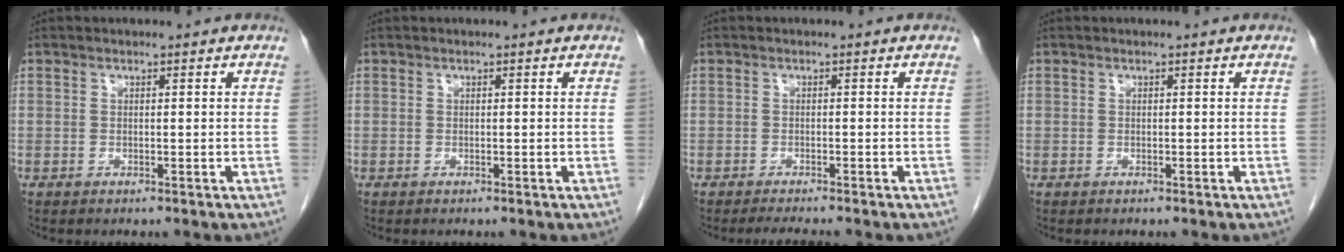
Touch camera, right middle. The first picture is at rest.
{"total": 0.0}
{"total": 3.2, "force": [-2.8, -0.4, 1.4], "torque": [-0.022, -0.010, -0.043]}
{"total": 0.0}